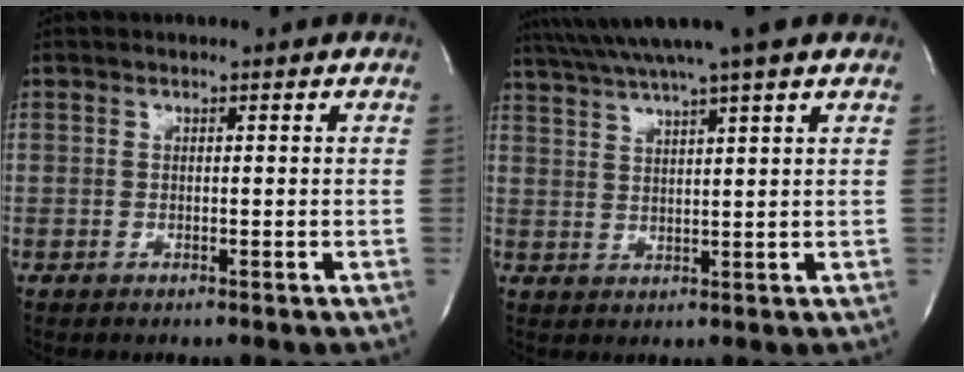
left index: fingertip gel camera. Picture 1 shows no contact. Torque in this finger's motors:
{"motor_torque": [0.51, -0.59, 0.99, 0.21]}